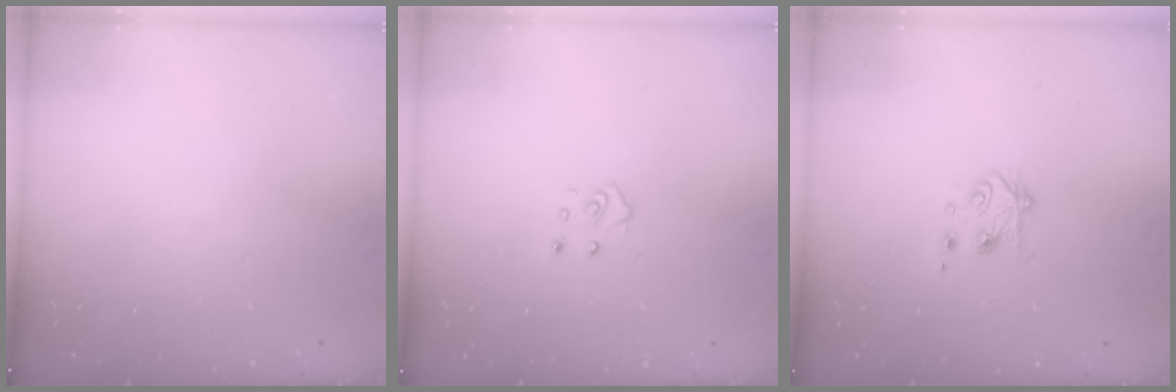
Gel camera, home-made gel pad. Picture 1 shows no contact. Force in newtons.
{"total": 4.7, "press": 4.7, "slide": 0.4}
{"total": 4.9, "press": 4.9, "slide": 0.7}